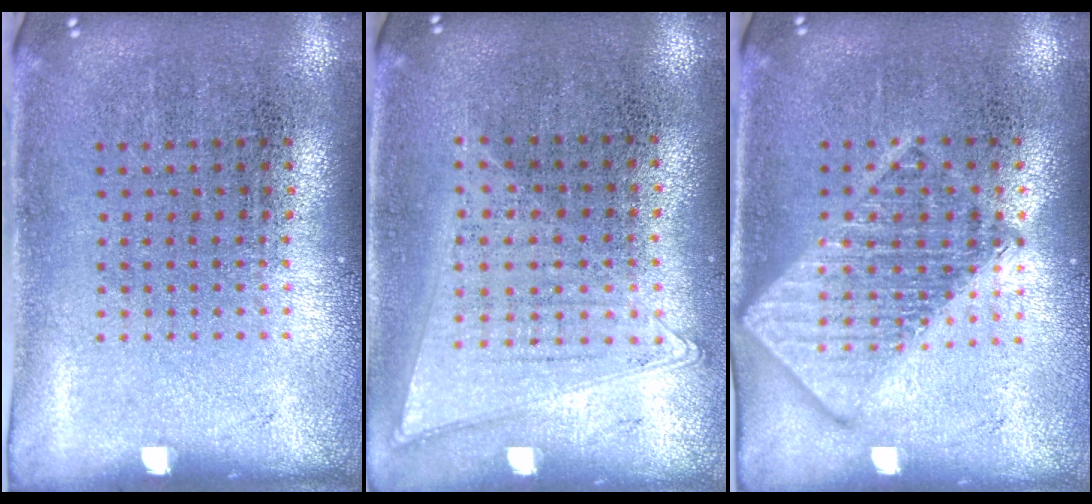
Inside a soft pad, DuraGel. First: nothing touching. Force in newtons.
{"total": 1.0, "press": 1.0, "slide": 0.3}
{"total": 2.7, "press": 2.7, "slide": 0.3}